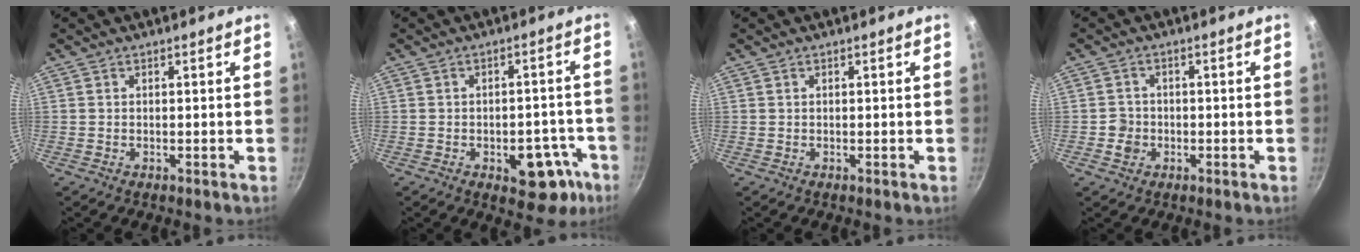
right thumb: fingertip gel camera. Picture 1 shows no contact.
{"total": 10.8, "force": [-4.8, 6.3, 7.4], "torque": [-0.036, 0.032, -0.054]}
{"total": 0.0}
{"total": 3.1, "force": [-0.9, 2.9, 0.9], "torque": [0.000, 0.013, -0.018]}